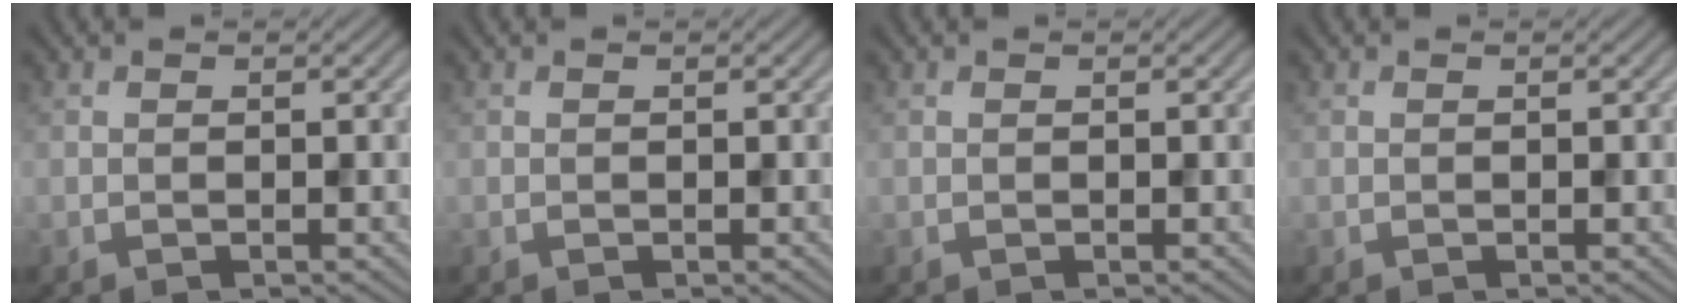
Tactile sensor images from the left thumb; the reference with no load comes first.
{"total": 0.0}
{"total": 0.0}
{"total": 0.0}